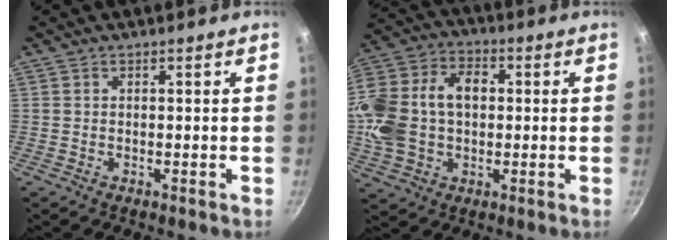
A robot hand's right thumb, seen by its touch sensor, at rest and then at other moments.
{"total": 18.8, "force": [0.8, 13.4, 13.2], "torque": [-0.254, 0.040, 0.007]}